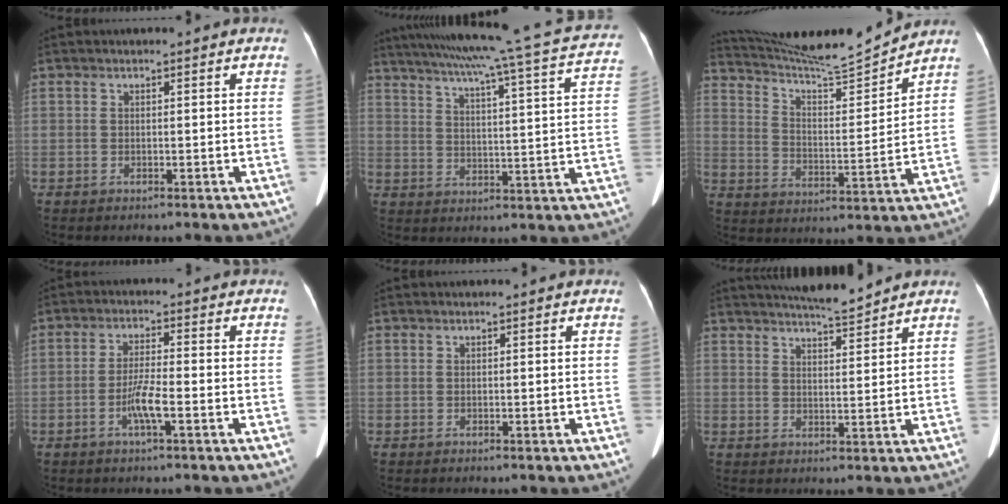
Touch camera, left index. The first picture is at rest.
{"total": 26.1, "force": [22.3, 0.8, 13.5], "torque": [-0.214, -0.023, 0.279]}
{"total": 14.5, "force": [14.0, -1.4, 3.4], "torque": [-0.070, -0.025, 0.229]}
{"total": 4.2, "force": [-1.7, 0.0, 3.9], "torque": [-0.079, -0.006, -0.037]}
{"total": 0.0}
{"total": 7.5, "force": [7.1, 0.0, 2.6], "torque": [-0.045, 0.004, 0.107]}